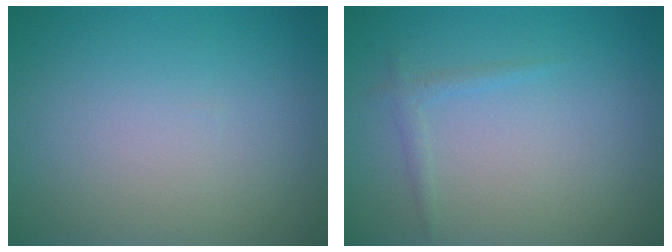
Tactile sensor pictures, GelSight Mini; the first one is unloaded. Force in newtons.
{"total": 0.9, "press": 0.9, "slide": 0.1}